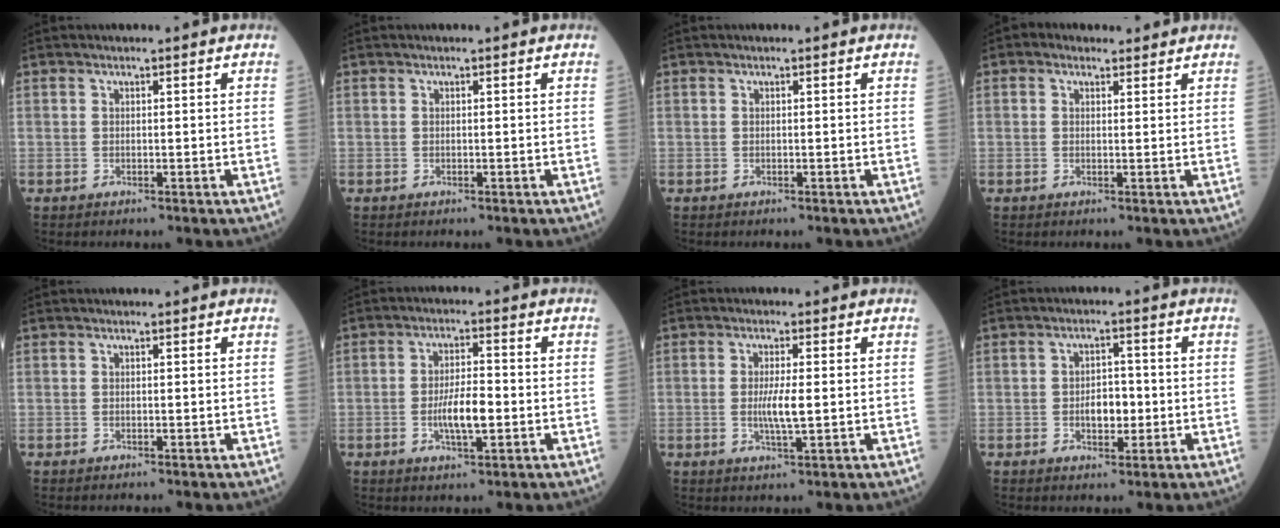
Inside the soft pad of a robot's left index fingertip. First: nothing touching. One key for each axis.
{"total": 0.0}
{"total": 0.0}
{"total": 2.4, "fx": 1.6, "fy": 1.5, "fz": 0.8, "tx": -0.018, "ty": 0.021, "tz": 0.025}
{"total": 0.0}
{"total": 5.8, "fx": -1.2, "fy": 1.5, "fz": 5.5, "tx": -0.108, "ty": -0.001, "tz": -0.022}
{"total": 3.9, "fx": -0.1, "fy": 0.3, "fz": 3.9, "tx": -0.080, "ty": -0.007, "tz": -0.001}
{"total": 4.1, "fx": -0.6, "fy": 2.3, "fz": 3.3, "tx": -0.054, "ty": 0.006, "tz": -0.008}